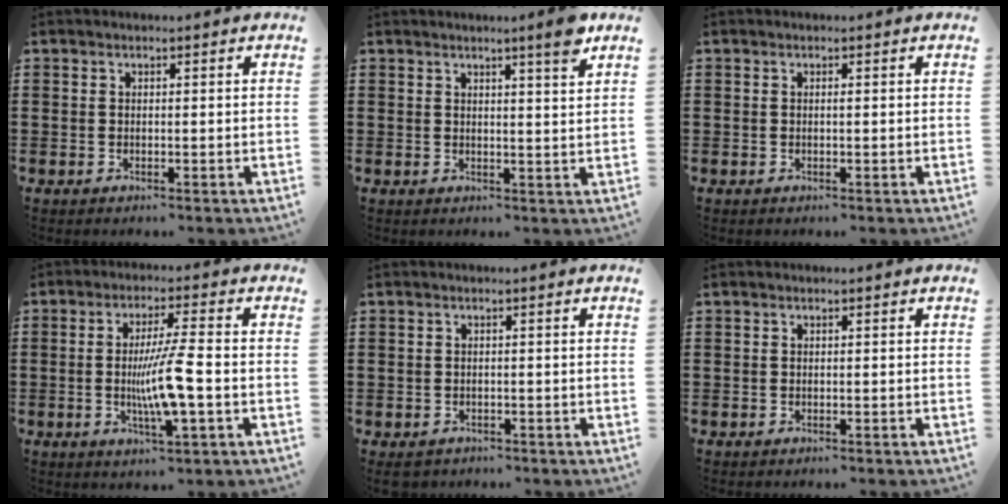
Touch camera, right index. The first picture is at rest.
{"total": 4.3, "force": [3.2, -0.4, 2.9], "torque": [-0.050, -0.007, 0.051]}
{"total": 0.0}
{"total": 8.1, "force": [-1.5, 0.4, 7.9], "torque": [-0.147, -0.011, -0.033]}
{"total": 1.1, "force": [-1.0, 0.4, 0.2], "torque": [-0.007, 0.004, -0.021]}
{"total": 0.0}